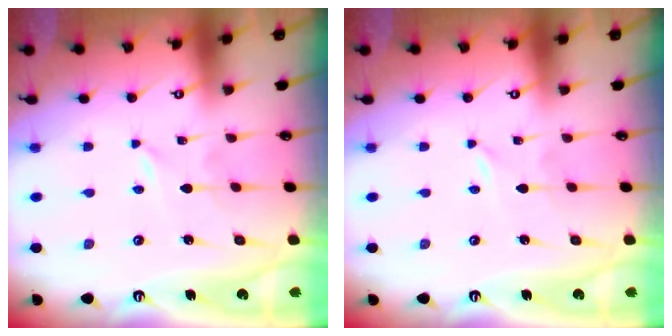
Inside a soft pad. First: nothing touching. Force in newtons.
{"total": 0.0}